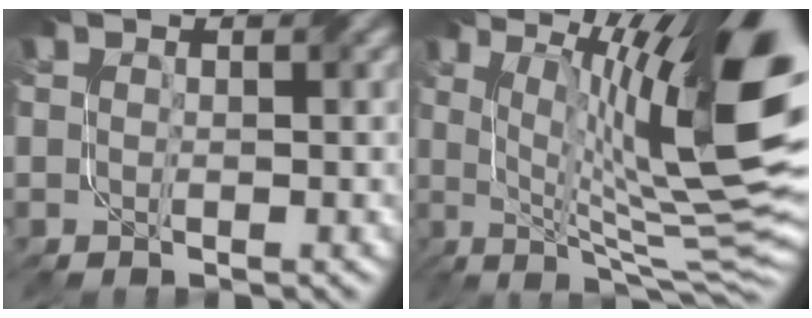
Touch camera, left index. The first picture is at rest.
{"total": 15.3, "force": [3.3, 3.3, 14.6], "torque": [-0.209, -0.002, 0.061]}